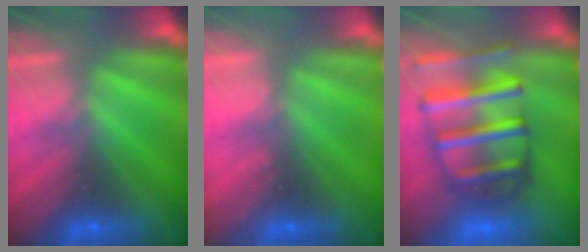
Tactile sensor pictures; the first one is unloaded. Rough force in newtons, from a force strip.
{"total": 2.4}
{"total": 7.9}